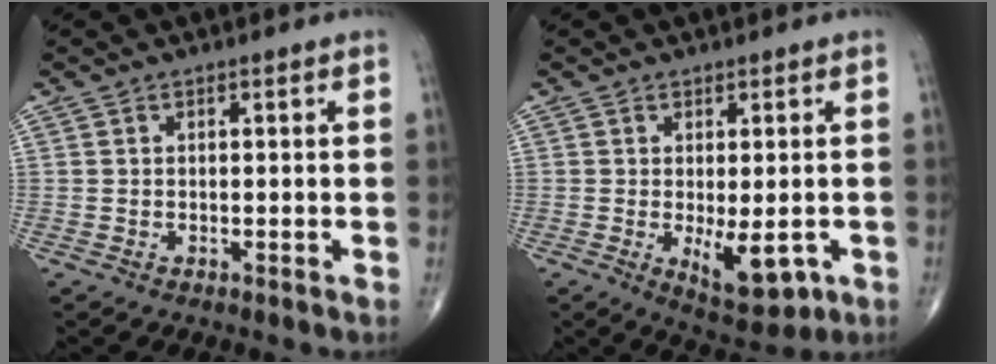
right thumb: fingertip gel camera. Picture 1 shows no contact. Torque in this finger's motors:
{"motor_torque": [1.12, 0.96, -0.13, -0.20, 0.19]}